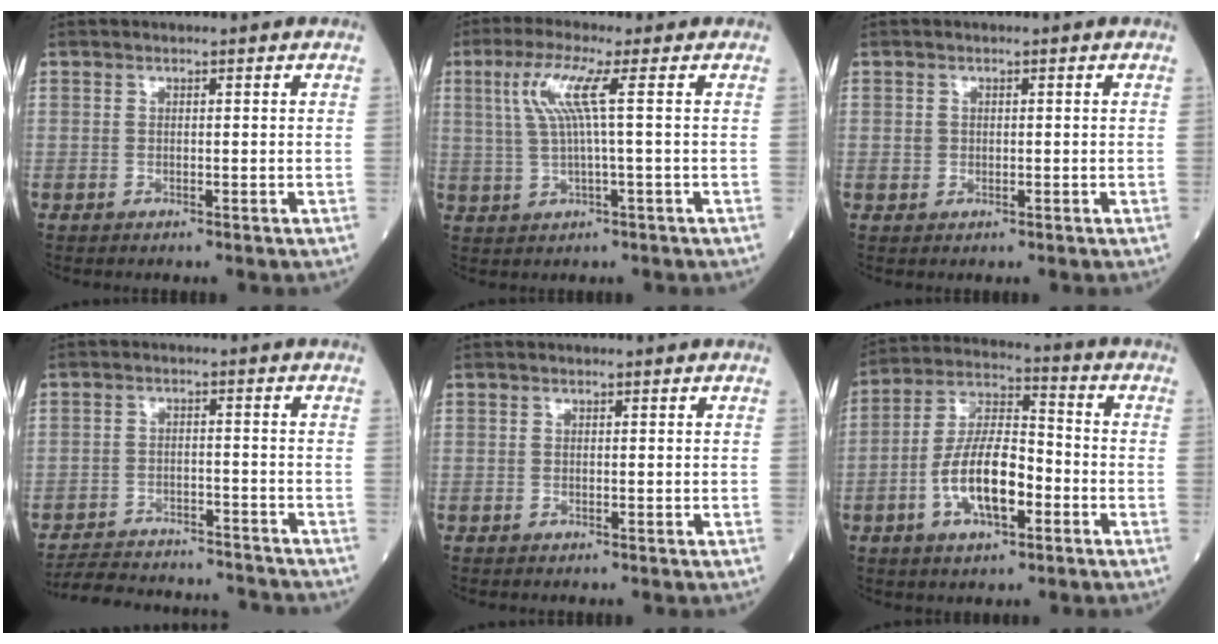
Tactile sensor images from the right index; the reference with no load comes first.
{"total": 6.3, "force": [1.6, -0.7, 6.0], "torque": [-0.131, 0.013, 0.038]}
{"total": 1.2, "force": [0.1, 1.1, 0.5], "torque": [-0.014, 0.004, 0.005]}
{"total": 14.3, "force": [-13.6, 2.8, 3.2], "torque": [-0.061, 0.010, -0.190]}
{"total": 0.0}
{"total": 12.2, "force": [-3.7, 4.4, 10.7], "torque": [-0.214, 0.012, -0.071]}